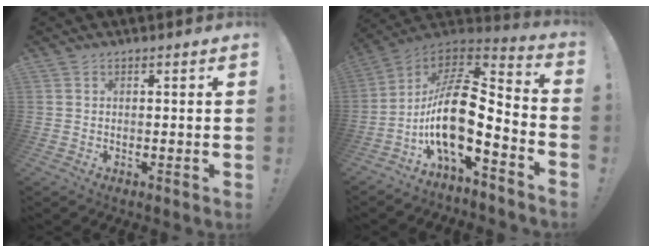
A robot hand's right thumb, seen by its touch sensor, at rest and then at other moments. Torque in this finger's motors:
{"motor_torque": [2.55, 2.42, 1.56, -1.21, 0.40]}